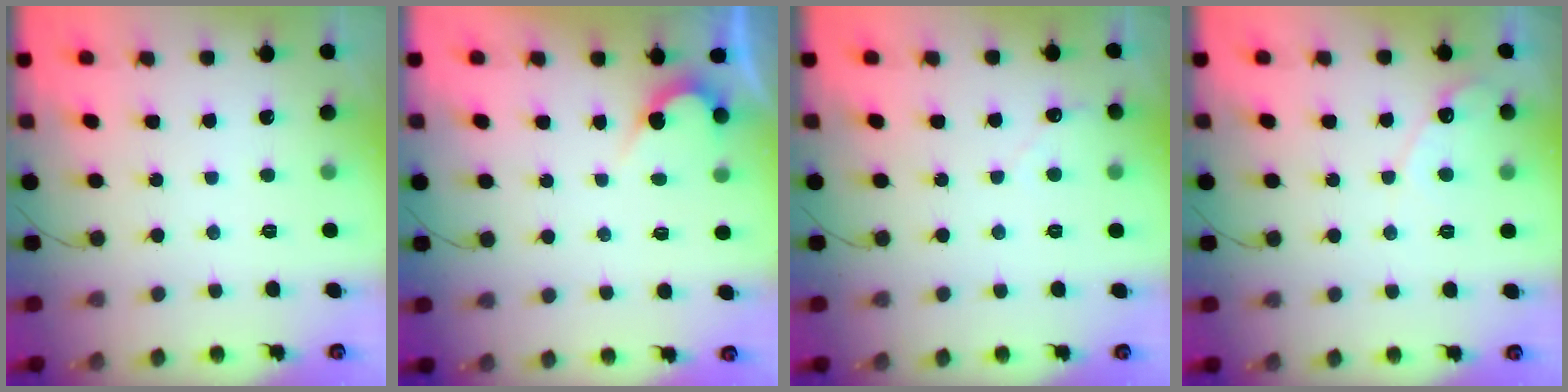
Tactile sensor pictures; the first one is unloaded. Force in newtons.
{"total": 2.7, "press": 2.7, "slide": 0.2}
{"total": 2.7, "press": 2.7, "slide": 0.3}
{"total": 5.6, "press": 5.6, "slide": 0.1}